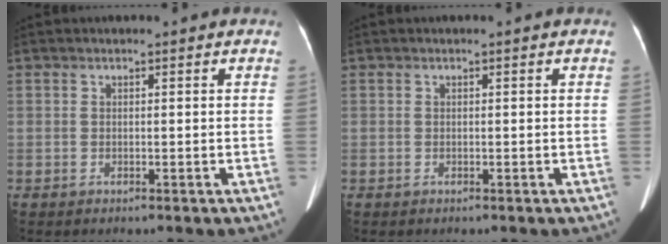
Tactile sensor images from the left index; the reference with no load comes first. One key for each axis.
{"total": 0.0}